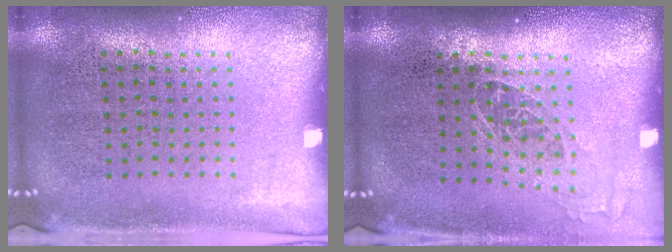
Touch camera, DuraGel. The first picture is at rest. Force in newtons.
{"total": 1.1, "press": 0.9, "slide": 0.5}